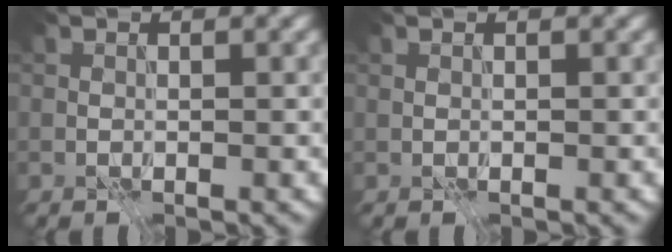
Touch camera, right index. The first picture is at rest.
{"total": 0.0}